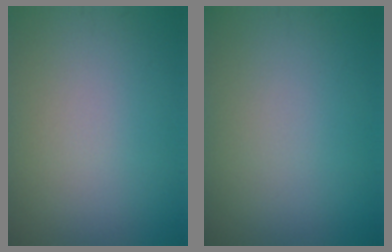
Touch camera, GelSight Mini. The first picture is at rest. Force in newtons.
{"total": 0.0}